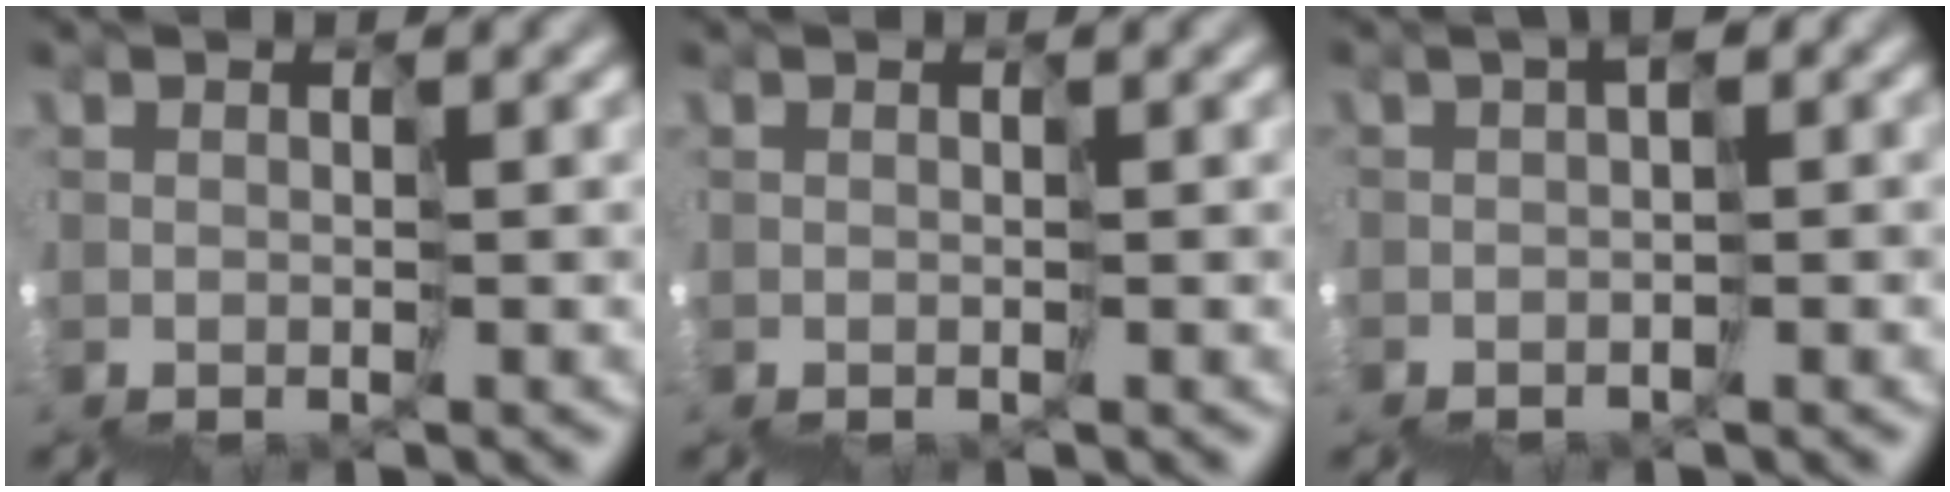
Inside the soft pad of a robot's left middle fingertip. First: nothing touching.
{"total": 0.0}
{"total": 1.8, "force": [-1.5, -0.5, 0.8], "torque": [-0.015, -0.005, -0.031]}